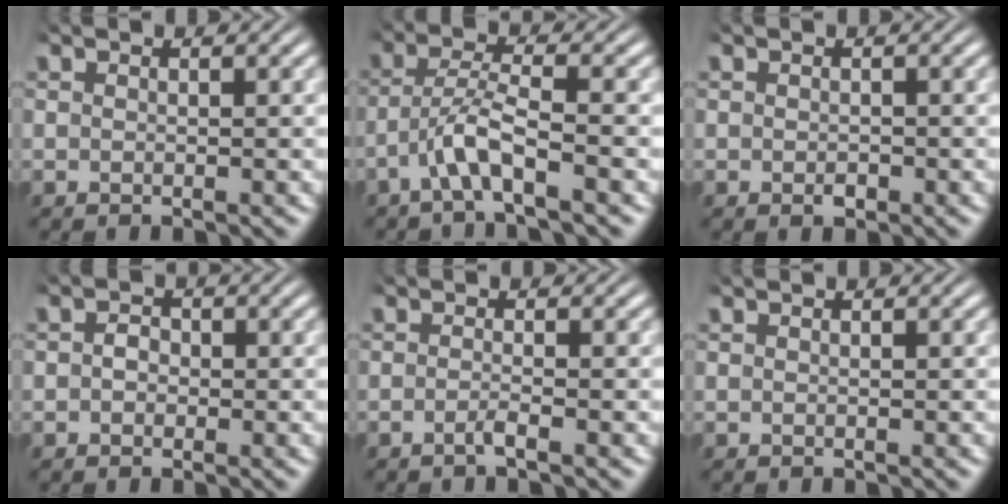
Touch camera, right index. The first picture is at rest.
{"total": 3.3, "force": [-1.8, 0.3, 2.7], "torque": [-0.057, -0.004, -0.030]}
{"total": 0.8, "force": [-0.5, 0.4, 0.5], "torque": [-0.010, -0.008, -0.004]}
{"total": 1.2, "force": [-0.4, 0.9, 0.5], "torque": [-0.013, -0.007, -0.006]}
{"total": 1.2, "force": [-1.0, -0.1, 0.6], "torque": [-0.012, 0.000, -0.023]}
{"total": 0.0}